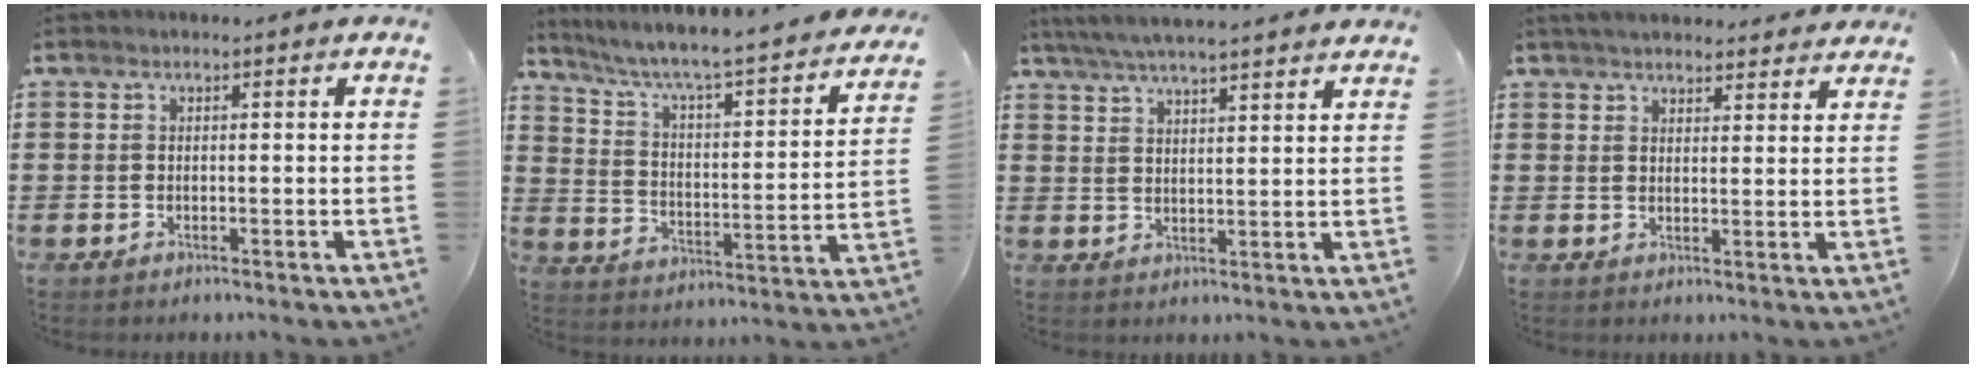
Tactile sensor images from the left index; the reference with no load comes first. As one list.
[{"total": 4.5, "force": [3.7, 0.0, 2.7], "torque": [-0.071, -0.043, 0.050]}, {"total": 5.0, "force": [4.7, -0.2, 1.8], "torque": [-0.048, -0.019, 0.083]}, {"total": 3.8, "force": [3.7, 0.4, 0.8], "torque": [-0.024, -0.007, 0.069]}]